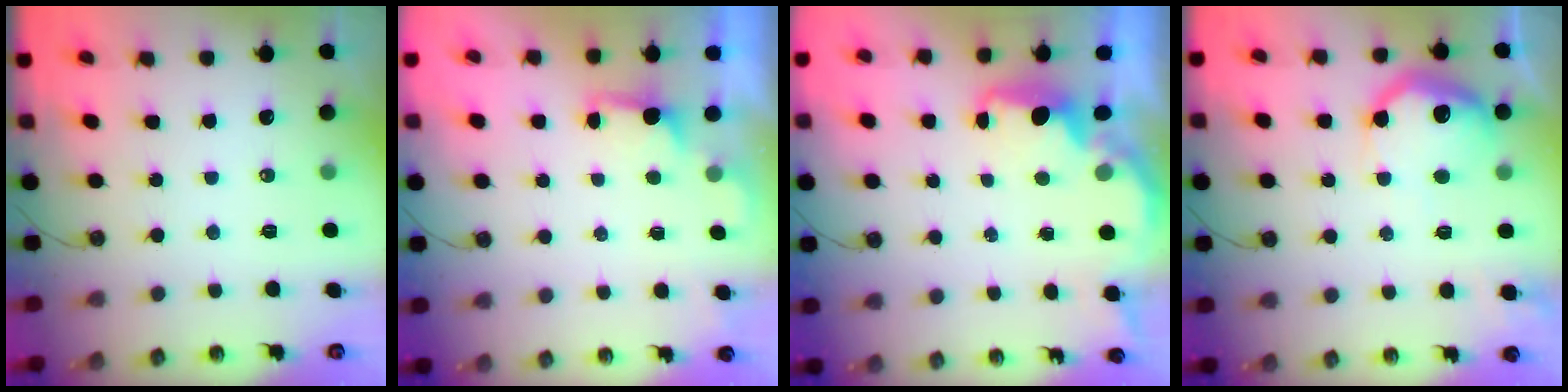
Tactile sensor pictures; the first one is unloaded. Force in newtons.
{"total": 1.2, "press": 0.8, "slide": 0.8}
{"total": 2.2, "press": 2.0, "slide": 0.8}
{"total": 14.9, "press": 14.9, "slide": 1.0}